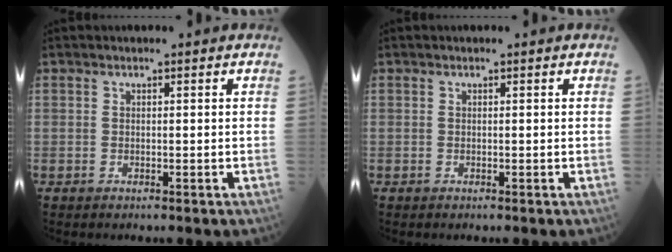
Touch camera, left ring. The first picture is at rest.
{"total": 0.0}